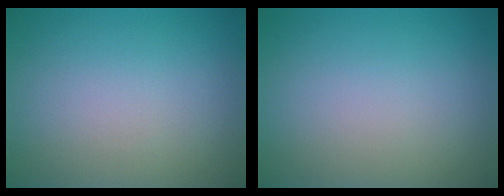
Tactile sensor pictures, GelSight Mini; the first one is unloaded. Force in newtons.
{"total": 0.0}